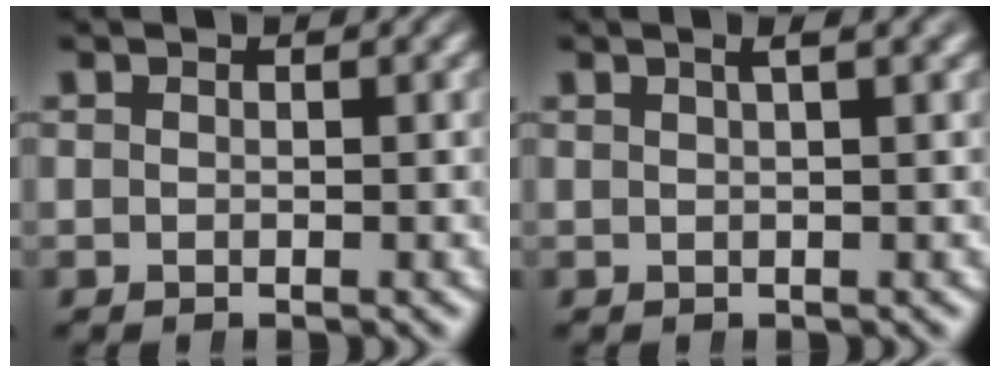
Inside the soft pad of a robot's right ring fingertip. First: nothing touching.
{"total": 1.6, "force": [0.8, -0.3, 1.3], "torque": [-0.009, 0.014, 0.011]}